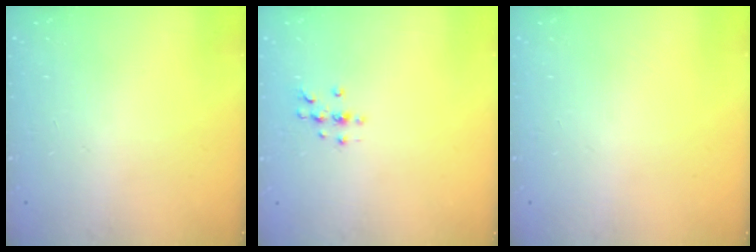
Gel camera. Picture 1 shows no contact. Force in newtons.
{"total": 4.9, "press": 4.9, "slide": 0.5}
{"total": 0.0}